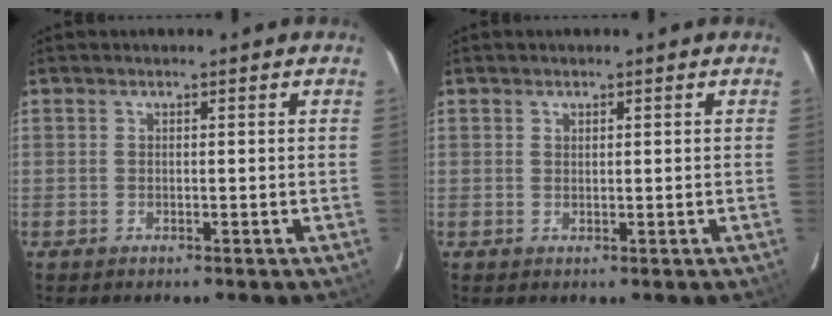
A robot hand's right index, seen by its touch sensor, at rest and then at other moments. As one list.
[{"total": 0.6, "force": [0.5, 0.4, 0.1], "torque": [-0.001, 0.001, 0.009]}]